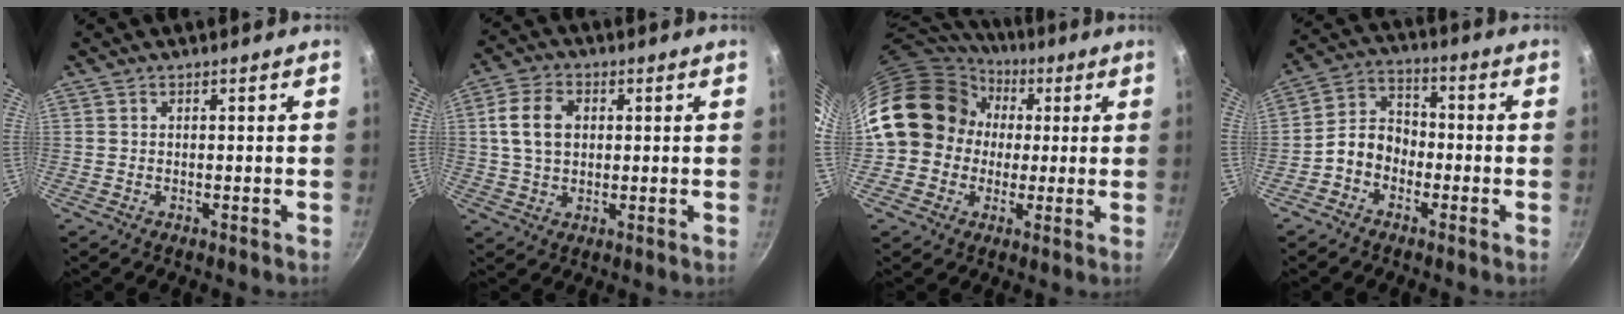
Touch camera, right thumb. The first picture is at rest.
{"total": 8.6, "force": [1.5, 6.2, 5.8], "torque": [-0.098, 0.010, 0.023]}
{"total": 17.4, "force": [1.4, 15.4, 8.1], "torque": [-0.119, 0.043, 0.016]}
{"total": 7.4, "force": [-2.7, 5.7, 3.8], "torque": [-0.041, 0.041, -0.066]}